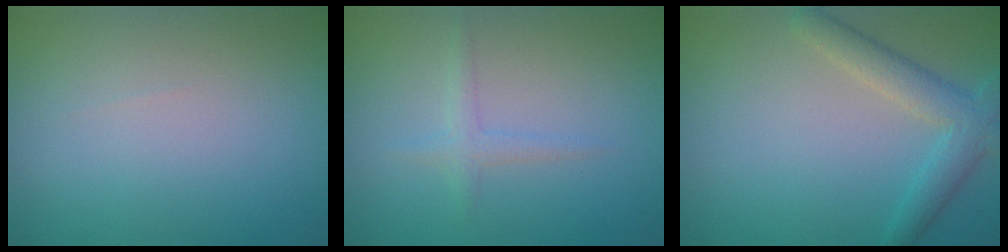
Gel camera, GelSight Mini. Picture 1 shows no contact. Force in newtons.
{"total": 1.3, "press": 1.3, "slide": 0.1}
{"total": 3.4, "press": 3.4, "slide": 0.1}